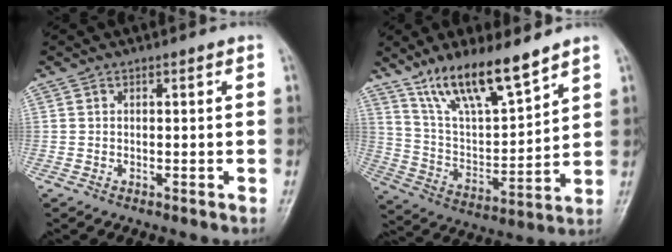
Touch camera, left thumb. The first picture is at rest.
{"total": 15.6, "force": [11.4, 4.2, 9.7], "torque": [-0.151, -0.062, 0.223]}